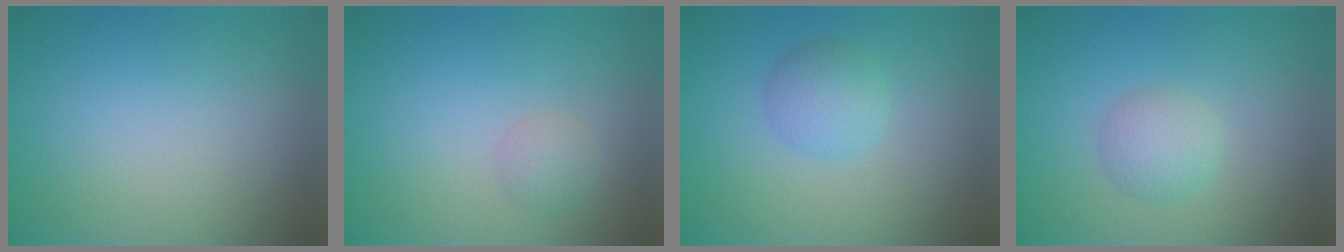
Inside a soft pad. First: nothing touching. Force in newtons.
{"total": 1.4, "press": 1.4, "slide": 0.1}
{"total": 2.5, "press": 2.5, "slide": 0.1}
{"total": 2.3, "press": 2.3, "slide": 0.1}